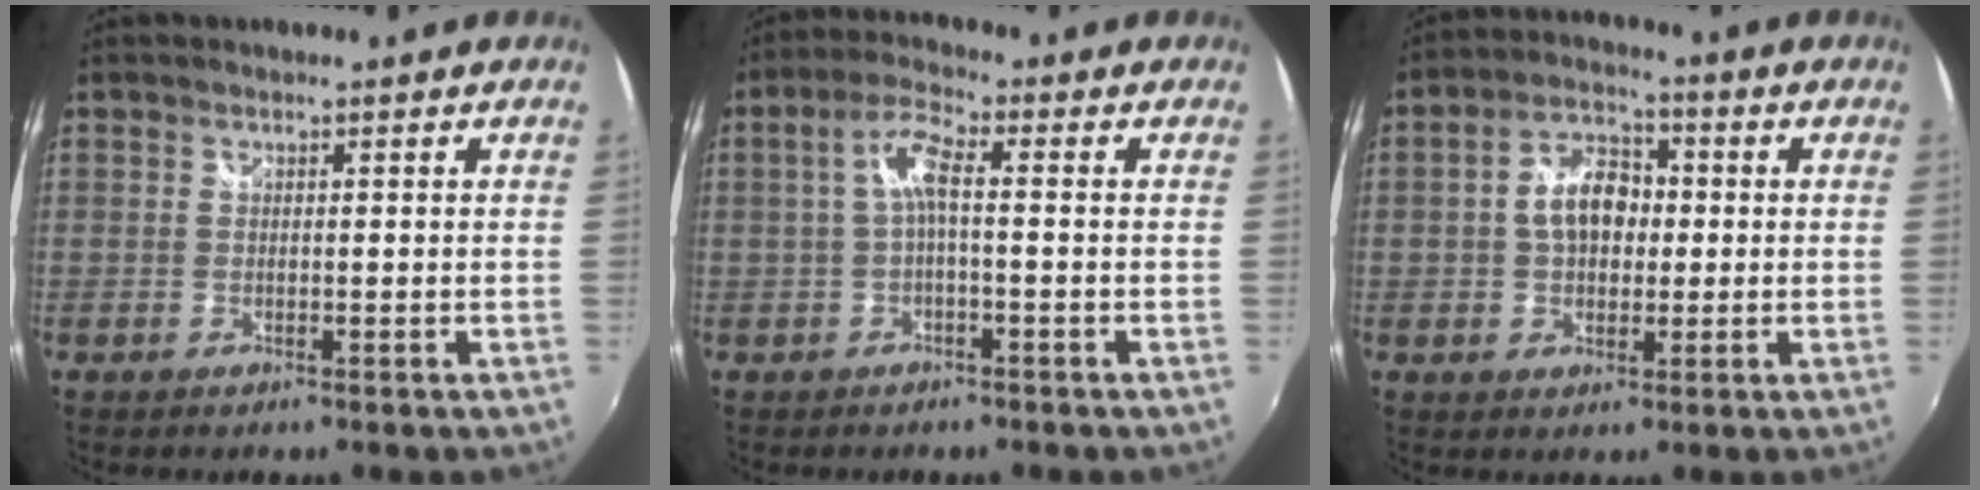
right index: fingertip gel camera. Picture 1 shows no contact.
{"total": 4.8, "force": [-0.5, 0.8, 4.7], "torque": [-0.098, 0.011, -0.008]}
{"total": 8.4, "force": [0.3, 5.6, 6.3], "torque": [-0.117, 0.021, 0.006]}